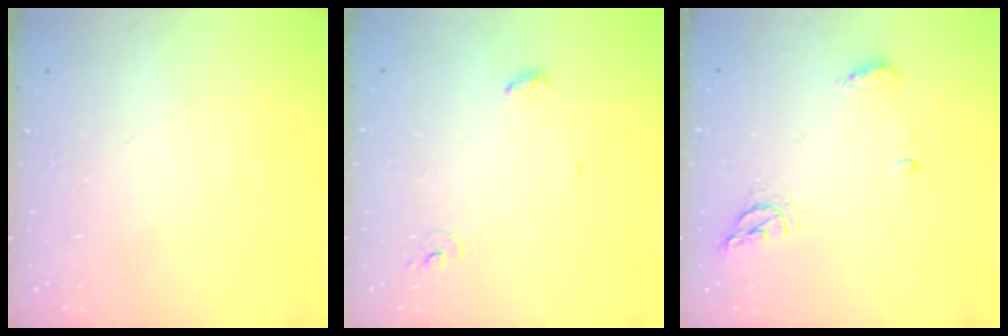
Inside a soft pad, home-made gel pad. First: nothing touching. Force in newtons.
{"total": 3.7, "press": 3.7, "slide": 0.3}
{"total": 8.4, "press": 6.9, "slide": 4.9}